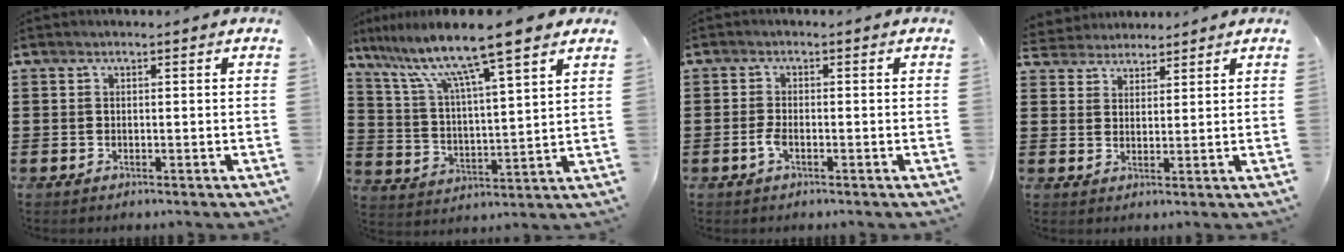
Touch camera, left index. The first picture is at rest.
{"total": 10.1, "force": [8.1, 0.1, 6.0], "torque": [-0.149, -0.047, 0.130]}
{"total": 2.1, "force": [-0.9, 0.6, 1.8], "torque": [-0.047, -0.004, -0.022]}
{"total": 3.0, "force": [2.7, 1.2, -0.6], "torque": [-0.003, -0.003, 0.051]}